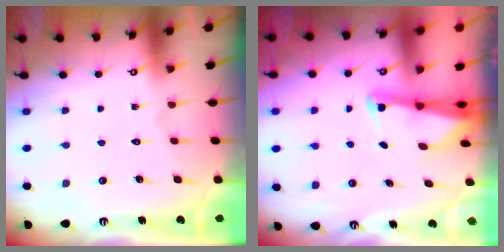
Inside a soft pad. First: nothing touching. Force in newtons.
{"total": 2.4, "press": 2.4, "slide": 0.2}